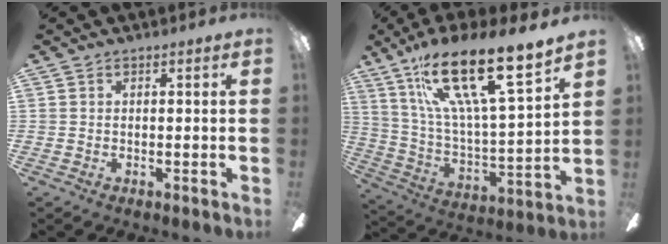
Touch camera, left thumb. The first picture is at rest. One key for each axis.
{"total": 23.6, "fx": 15.7, "fy": 5.2, "fz": 16.9, "tx": -0.317, "ty": -0.093, "tz": 0.260}